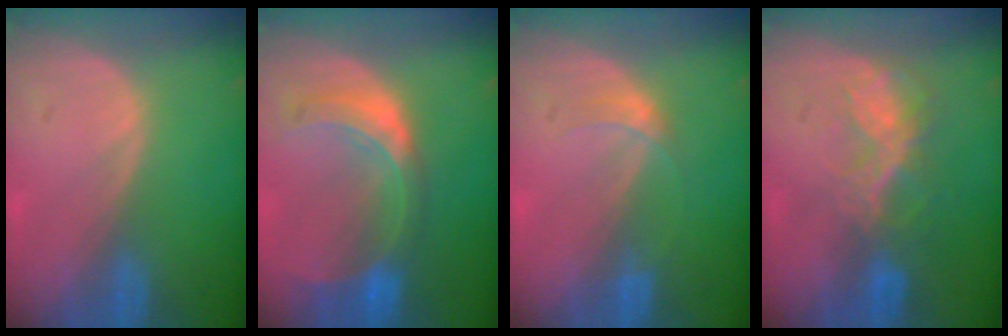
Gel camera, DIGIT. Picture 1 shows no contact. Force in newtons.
{"total": 8.2, "press": 7.3, "slide": 3.8}
{"total": 2.1, "press": 2.1, "slide": 0.2}
{"total": 6.8, "press": 5.8, "slide": 3.4}